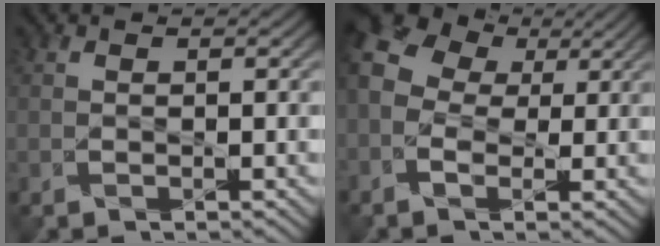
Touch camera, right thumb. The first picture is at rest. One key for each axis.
{"total": 9.7, "fx": 0.9, "fy": 7.4, "fz": 6.1, "tx": -0.163, "ty": 0.015, "tz": 0.006}